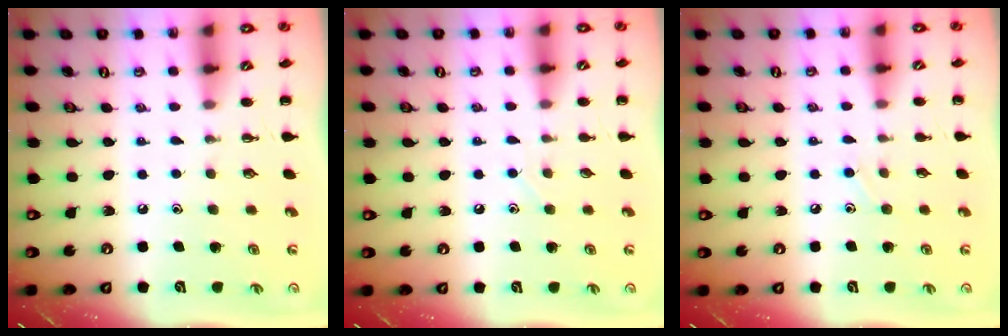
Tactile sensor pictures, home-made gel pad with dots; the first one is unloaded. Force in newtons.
{"total": 2.9, "press": 2.7, "slide": 0.9}
{"total": 4.8, "press": 4.5, "slide": 1.6}